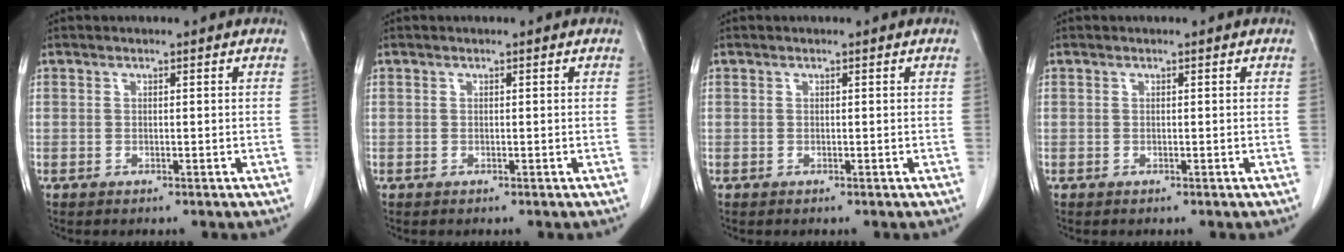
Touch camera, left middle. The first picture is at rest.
{"total": 0.0}
{"total": 0.0}
{"total": 0.0}